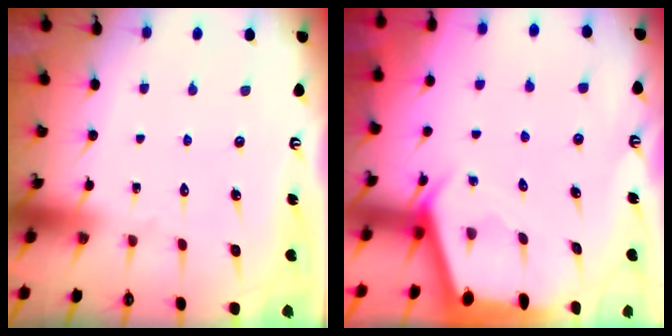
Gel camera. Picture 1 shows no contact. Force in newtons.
{"total": 2.5, "press": 2.5, "slide": 0.4}